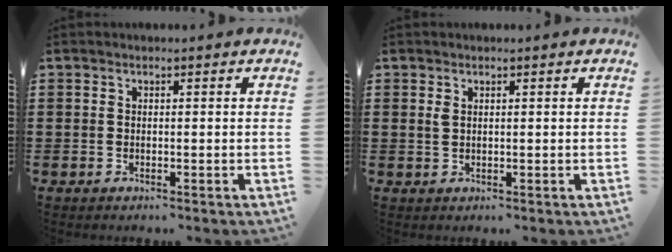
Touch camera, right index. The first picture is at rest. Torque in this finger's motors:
{"motor_torque": [0.63, 0.44, 0.14, 0.04]}